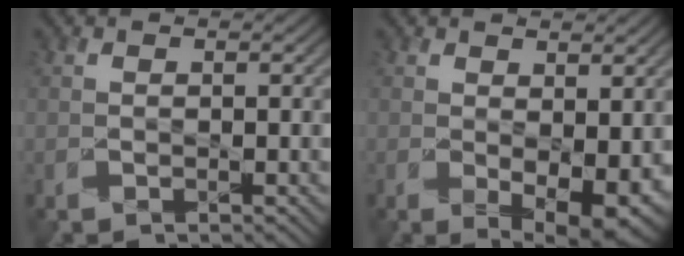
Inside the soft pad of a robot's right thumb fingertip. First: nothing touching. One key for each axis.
{"total": 5.9, "fx": -0.3, "fy": 3.0, "fz": 5.0, "tx": -0.088, "ty": -0.023, "tz": 0.010}